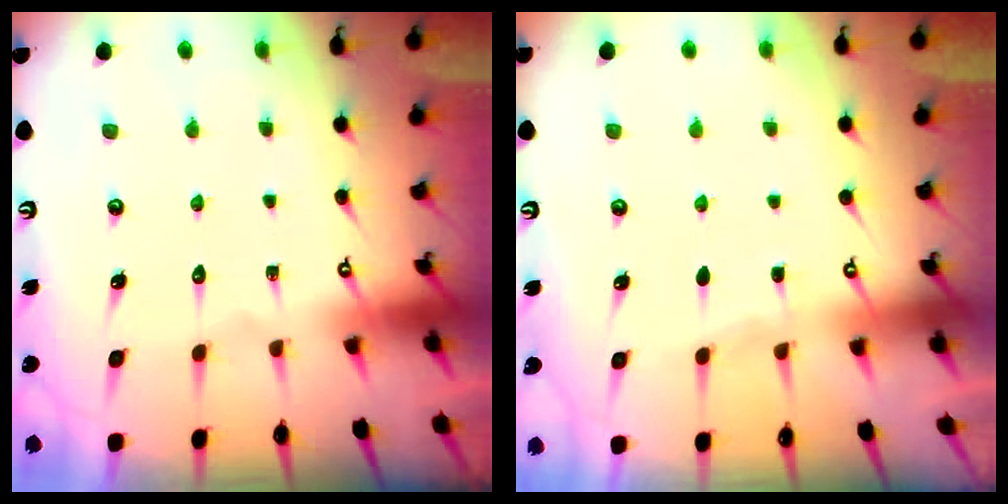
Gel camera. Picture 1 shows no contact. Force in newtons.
{"total": 2.9, "press": 2.9, "slide": 0.4}